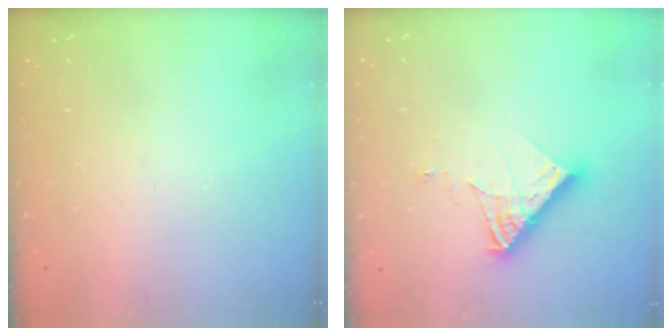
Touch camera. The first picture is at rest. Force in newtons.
{"total": 11.7, "press": 11.6, "slide": 1.5}